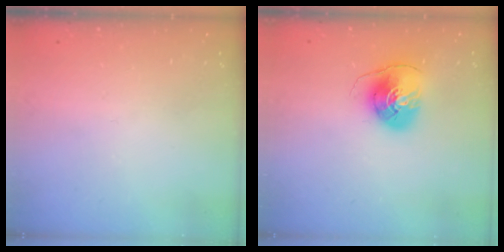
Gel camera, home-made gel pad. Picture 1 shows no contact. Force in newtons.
{"total": 8.5, "press": 8.4, "slide": 1.3}